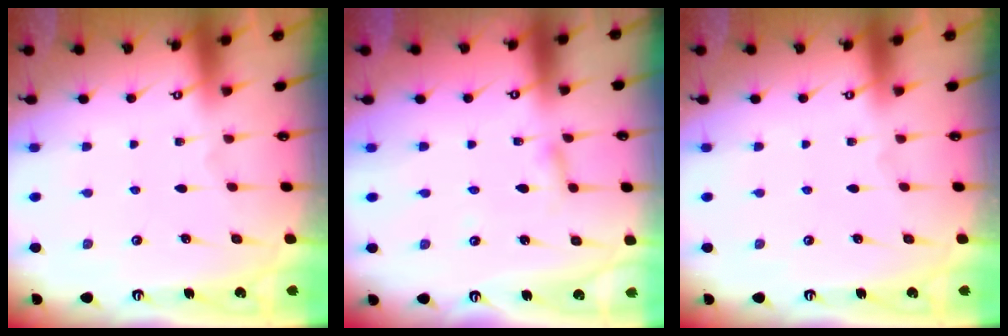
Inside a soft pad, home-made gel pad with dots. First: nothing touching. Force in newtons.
{"total": 2.7, "press": 2.7, "slide": 0.3}
{"total": 0.0}